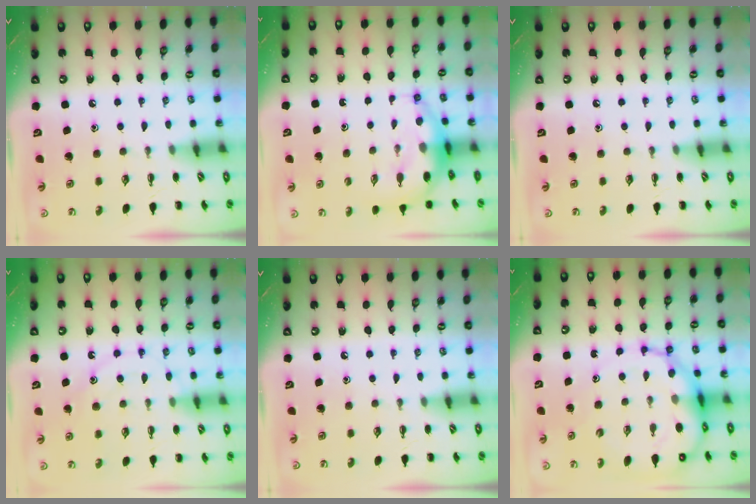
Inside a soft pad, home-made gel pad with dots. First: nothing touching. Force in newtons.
{"total": 7.0, "press": 6.9, "slide": 1.5}
{"total": 0.0}
{"total": 11.2, "press": 11.2, "slide": 0.6}
{"total": 0.0}
{"total": 16.6, "press": 16.1, "slide": 4.1}